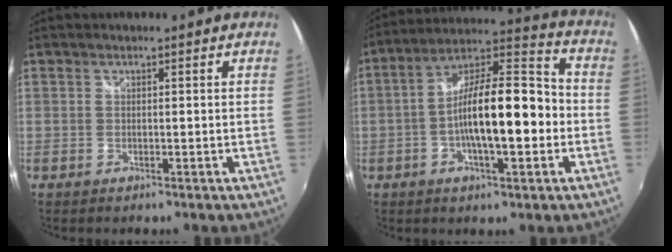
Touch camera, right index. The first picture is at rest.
{"total": 16.4, "force": [-2.9, 5.1, 15.3], "torque": [-0.266, 0.022, -0.052]}